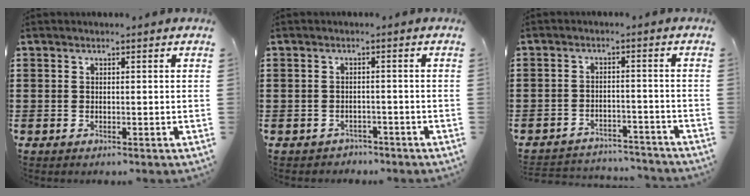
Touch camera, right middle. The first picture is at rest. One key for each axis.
{"total": 1.4, "fx": -1.3, "fy": 0.5, "fz": -0.1, "tx": -0.005, "ty": 0.002, "tz": -0.031}
{"total": 3.5, "fx": -3.5, "fy": 0.5, "fz": -0.1, "tx": -0.005, "ty": 0.002, "tz": -0.075}